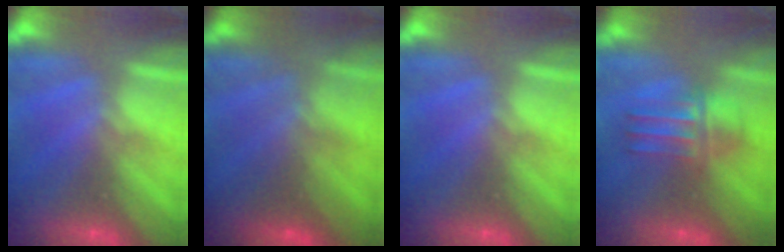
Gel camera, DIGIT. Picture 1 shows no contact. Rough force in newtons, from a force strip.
{"total": 7.5}
{"total": 0.0}
{"total": 3.5}